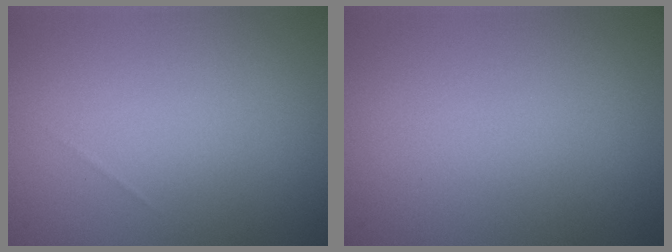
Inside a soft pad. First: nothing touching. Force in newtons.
{"total": 0.0}